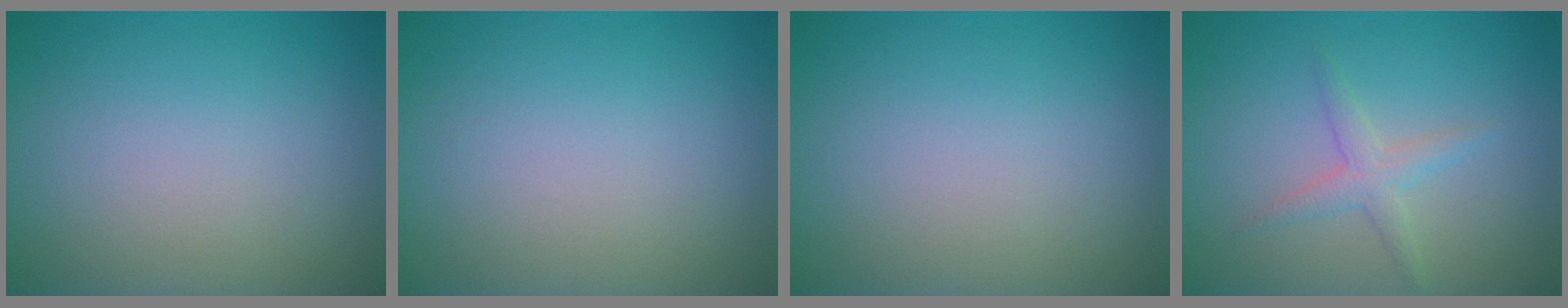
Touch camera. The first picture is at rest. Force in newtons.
{"total": 0.0}
{"total": 0.0}
{"total": 2.0, "press": 2.0, "slide": 0.1}